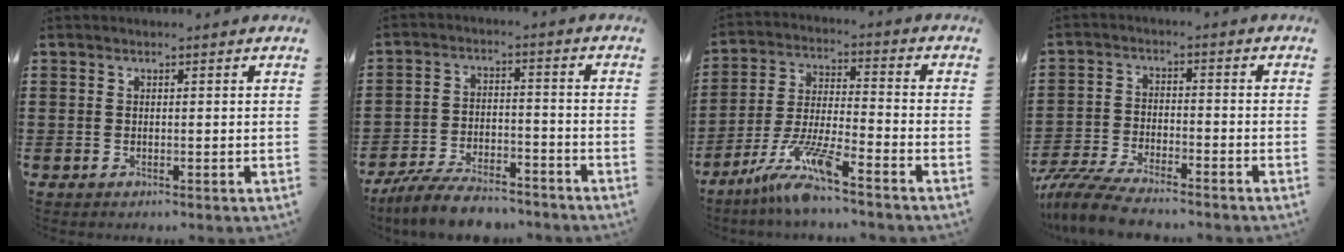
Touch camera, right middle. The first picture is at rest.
{"total": 7.5, "force": [-6.8, 1.6, 2.8], "torque": [-0.055, 0.011, -0.130]}
{"total": 9.8, "force": [-7.5, 0.6, 6.2], "torque": [-0.133, -0.008, -0.149]}
{"total": 6.6, "force": [-6.1, 0.8, 2.4], "torque": [-0.068, -0.007, -0.124]}